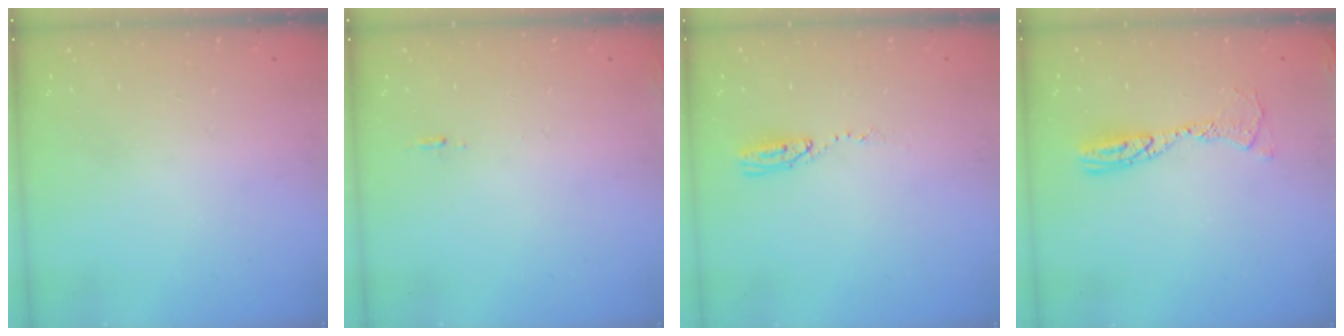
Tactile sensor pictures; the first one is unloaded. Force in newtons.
{"total": 5.6, "press": 5.3, "slide": 1.8}
{"total": 4.3, "press": 4.3, "slide": 0.4}
{"total": 10.6, "press": 10.6, "slide": 0.9}